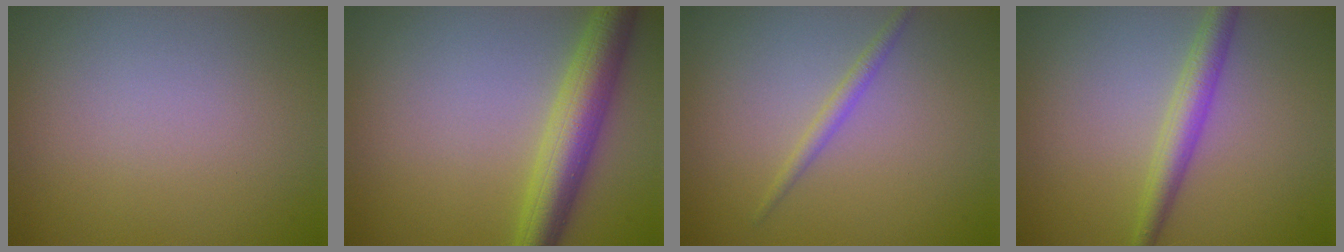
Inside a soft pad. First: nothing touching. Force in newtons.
{"total": 5.5, "press": 5.5, "slide": 0.1}
{"total": 1.3, "press": 1.3, "slide": 0.0}
{"total": 2.9, "press": 2.9, "slide": 0.1}